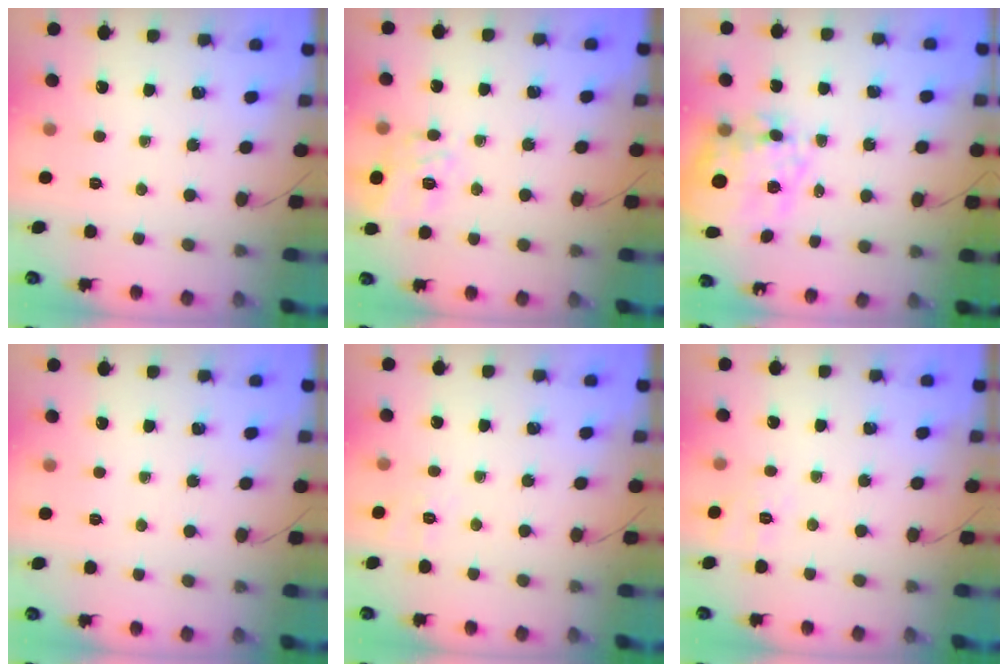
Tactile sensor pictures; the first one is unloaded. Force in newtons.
{"total": 7.3, "press": 7.2, "slide": 1.3}
{"total": 15.8, "press": 15.4, "slide": 3.3}
{"total": 0.0}
{"total": 1.9, "press": 0.3, "slide": 1.9}
{"total": 7.5, "press": 7.2, "slide": 2.2}